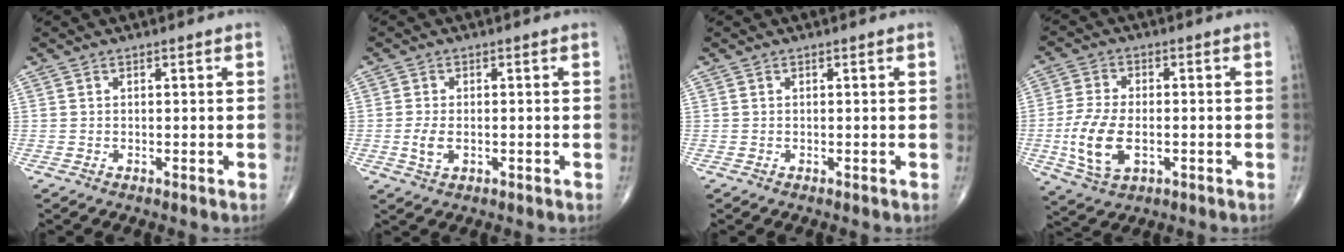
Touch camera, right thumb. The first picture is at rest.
{"total": 2.9, "force": [-0.5, 1.7, 2.3], "torque": [-0.049, -0.004, -0.008]}
{"total": 0.0}
{"total": 10.7, "force": [-2.2, 6.0, 8.6], "torque": [-0.180, 0.000, -0.036]}